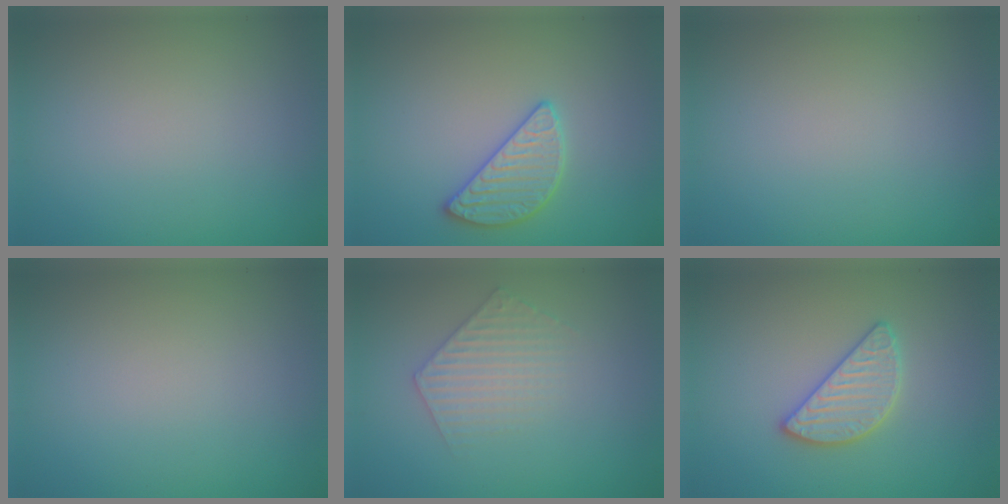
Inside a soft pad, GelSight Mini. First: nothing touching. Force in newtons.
{"total": 2.8, "press": 2.8, "slide": 0.1}
{"total": 0.0}
{"total": 0.0}
{"total": 2.4, "press": 2.4, "slide": 0.3}
{"total": 2.9, "press": 2.9, "slide": 0.3}